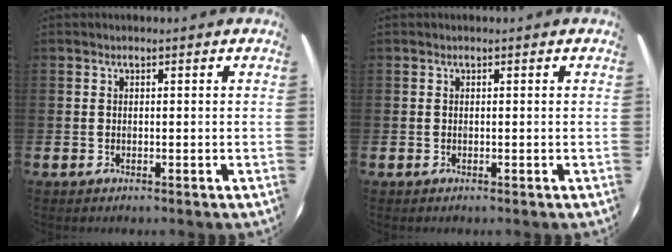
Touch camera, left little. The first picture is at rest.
{"total": 0.0}